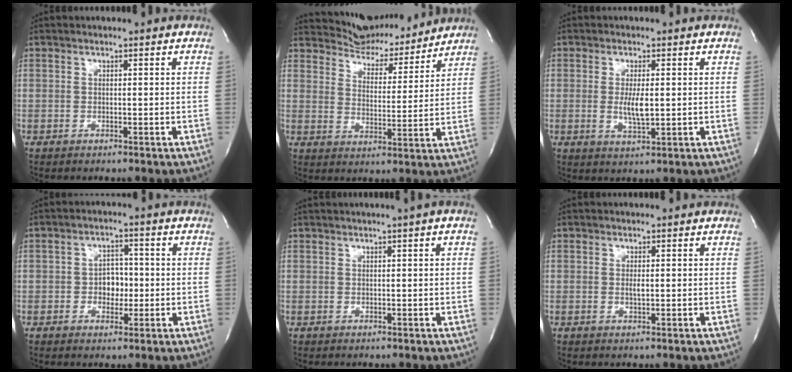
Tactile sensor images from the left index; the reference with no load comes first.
{"total": 11.6, "force": [11.1, 2.7, 1.5], "torque": [-0.021, -0.006, 0.163]}
{"total": 3.5, "force": [0.0, 0.8, 3.4], "torque": [-0.067, -0.011, 0.002]}
{"total": 3.7, "force": [-0.7, 2.7, 2.4], "torque": [-0.031, 0.002, -0.012]}
{"total": 1.6, "force": [1.1, -0.7, 0.9], "torque": [-0.012, 0.000, 0.024]}
{"total": 0.8, "force": [0.1, 0.2, 0.7], "torque": [-0.019, -0.005, 0.001]}